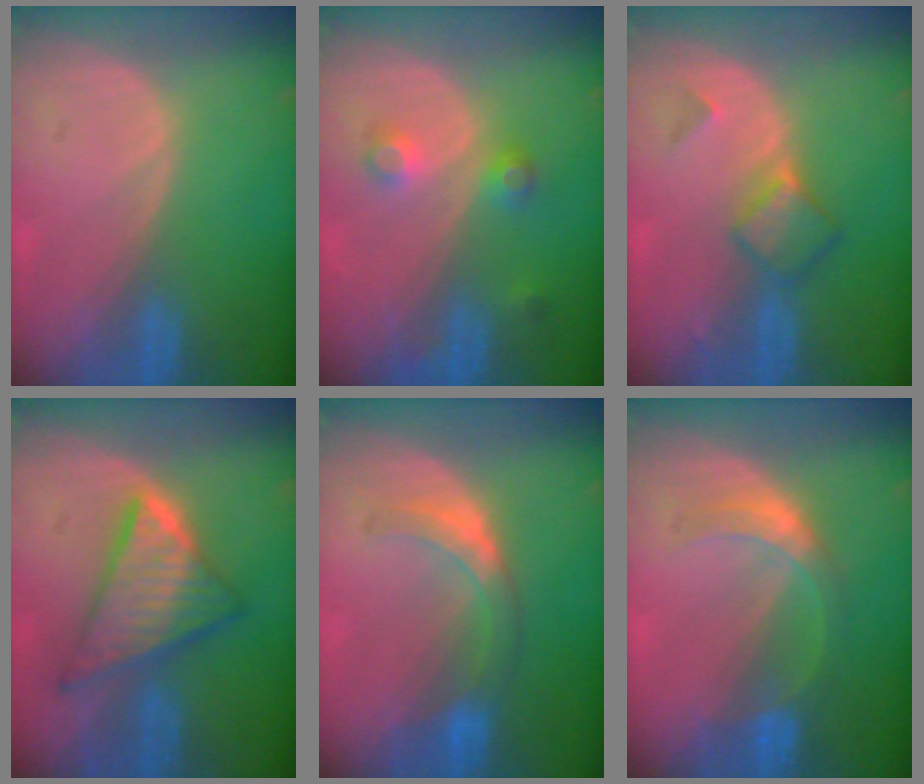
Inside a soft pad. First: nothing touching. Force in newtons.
{"total": 3.7, "press": 3.4, "slide": 1.7}
{"total": 5.0, "press": 4.4, "slide": 2.4}
{"total": 9.0, "press": 9.0, "slide": 0.7}
{"total": 5.8, "press": 5.3, "slide": 2.4}
{"total": 5.6, "press": 5.2, "slide": 2.1}